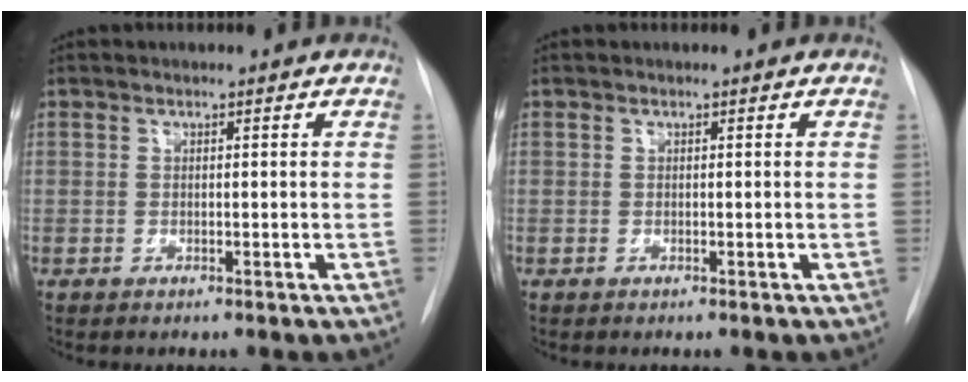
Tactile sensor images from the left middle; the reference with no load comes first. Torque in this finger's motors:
{"motor_torque": [0.00, 0.00, 0.00, 0.00]}